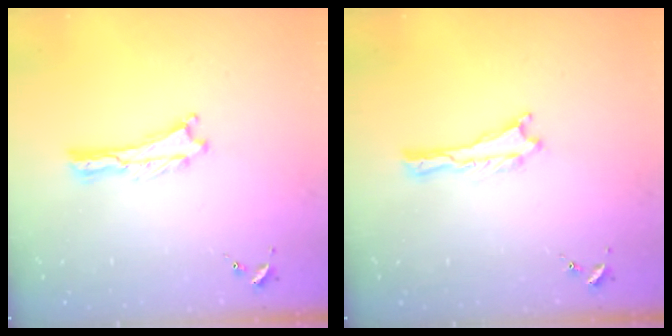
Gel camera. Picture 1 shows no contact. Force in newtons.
{"total": 0.0}